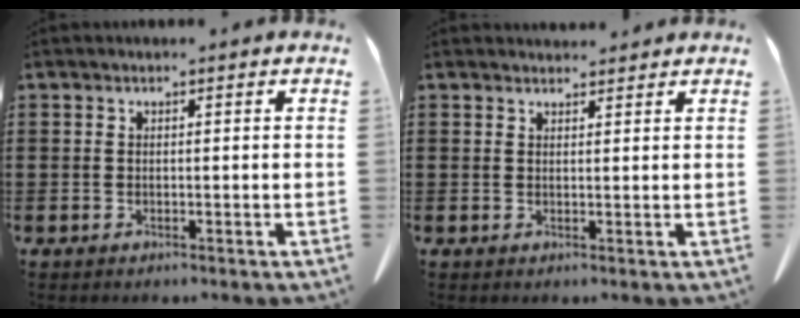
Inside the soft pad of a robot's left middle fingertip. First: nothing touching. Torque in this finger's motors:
{"motor_torque": [-1.09, 0.58, -0.19, -0.04]}